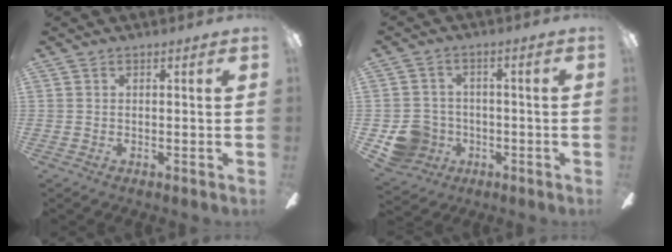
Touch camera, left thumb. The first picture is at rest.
{"total": 8.3, "force": [-2.9, 7.6, 2.0], "torque": [-0.054, 0.024, -0.049]}